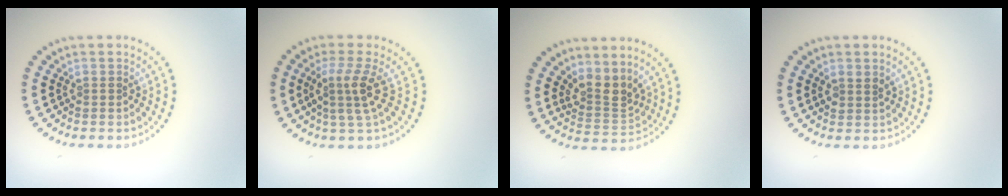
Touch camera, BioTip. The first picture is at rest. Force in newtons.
{"total": 3.0, "press": 2.2, "slide": 2.0}
{"total": 3.1, "press": 2.2, "slide": 2.2}
{"total": 1.3, "press": 1.1, "slide": 0.7}